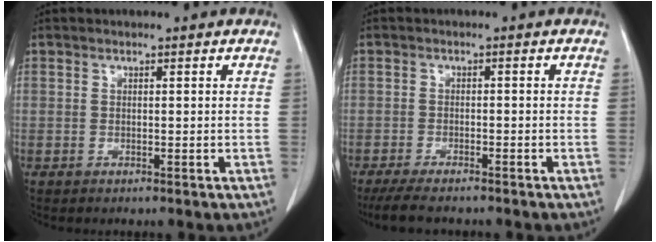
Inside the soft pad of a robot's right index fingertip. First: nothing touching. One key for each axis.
{"total": 6.0, "fx": -5.1, "fy": 0.9, "fz": 3.1, "tx": -0.052, "ty": -0.014, "tz": -0.085}